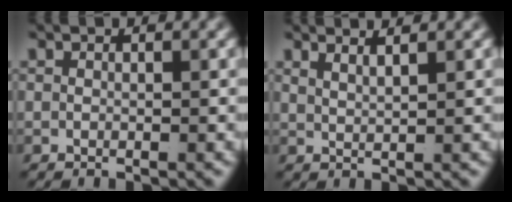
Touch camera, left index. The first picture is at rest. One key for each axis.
{"total": 2.3, "fx": 2.0, "fy": -0.4, "fz": 1.0, "tx": -0.017, "ty": -0.004, "tz": 0.041}